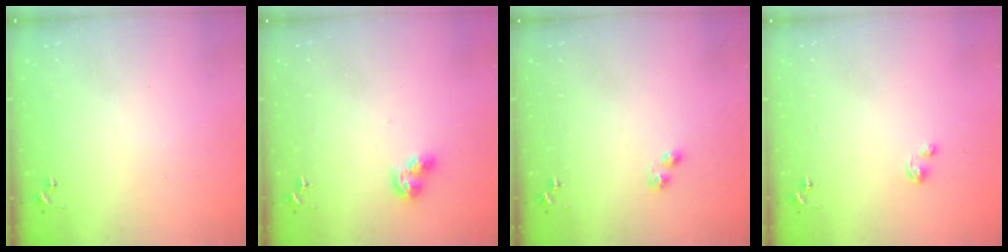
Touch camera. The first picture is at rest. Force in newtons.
{"total": 9.0, "press": 8.9, "slide": 1.0}
{"total": 3.3, "press": 3.2, "slide": 0.6}
{"total": 2.3, "press": 2.3, "slide": 0.2}